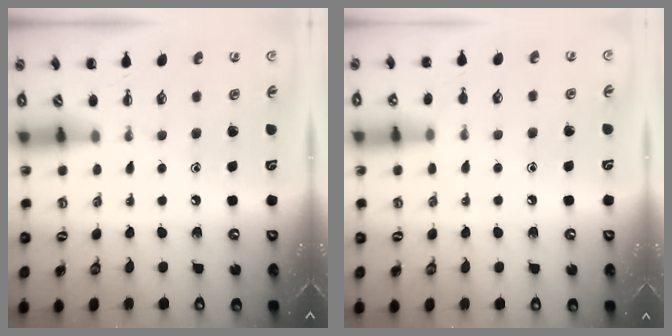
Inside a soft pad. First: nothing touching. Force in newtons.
{"total": 6.9, "press": 6.6, "slide": 1.8}